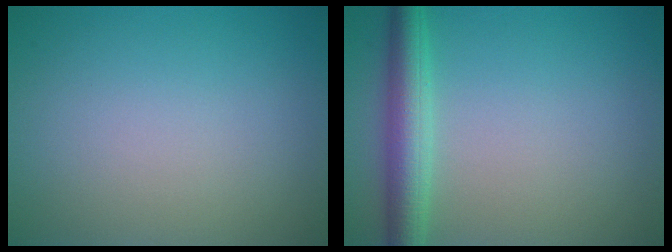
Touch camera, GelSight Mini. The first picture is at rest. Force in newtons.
{"total": 4.1, "press": 4.1, "slide": 0.1}